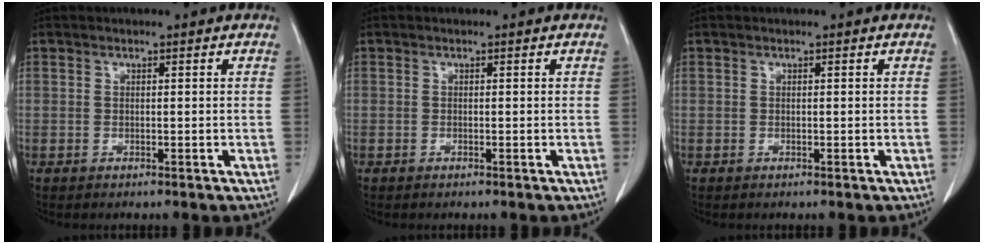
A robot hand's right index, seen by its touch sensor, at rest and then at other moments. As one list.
[{"total": 0.0}, {"total": 0.0}]